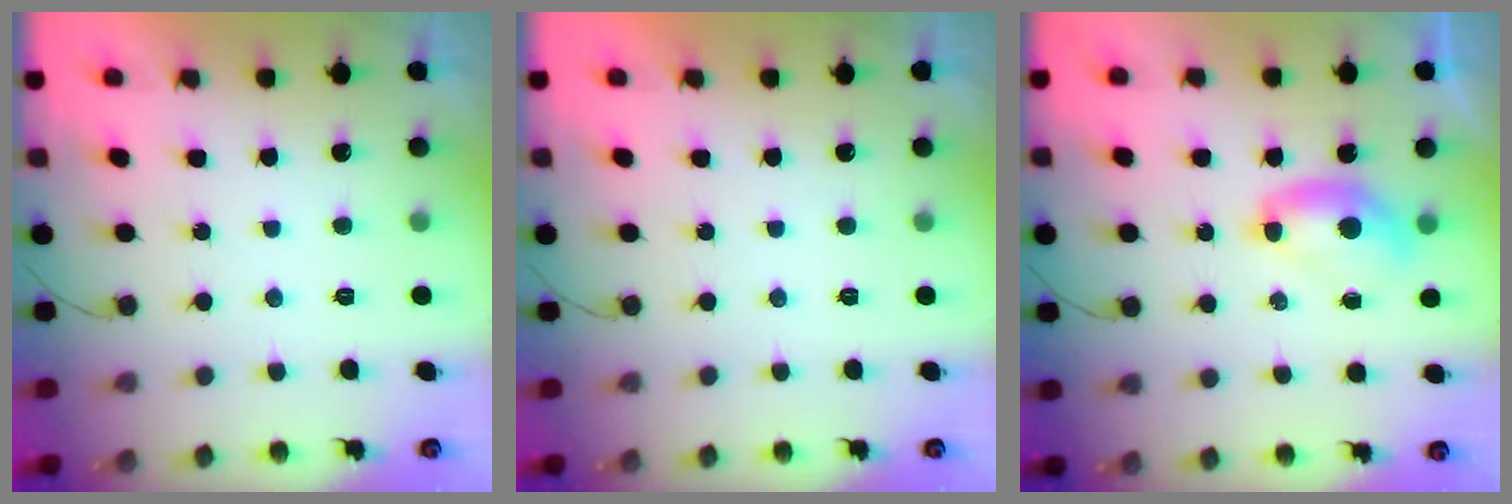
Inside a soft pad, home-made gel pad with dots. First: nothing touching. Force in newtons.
{"total": 0.0}
{"total": 7.2, "press": 7.2, "slide": 0.7}